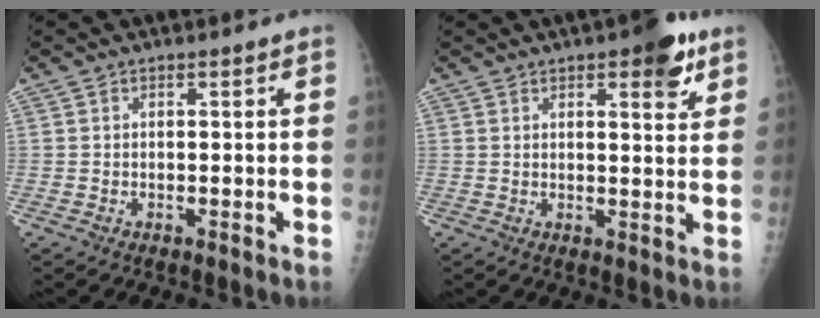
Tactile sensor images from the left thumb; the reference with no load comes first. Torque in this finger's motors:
{"motor_torque": [1.51, 1.29, 0.37, -0.47, 0.01]}